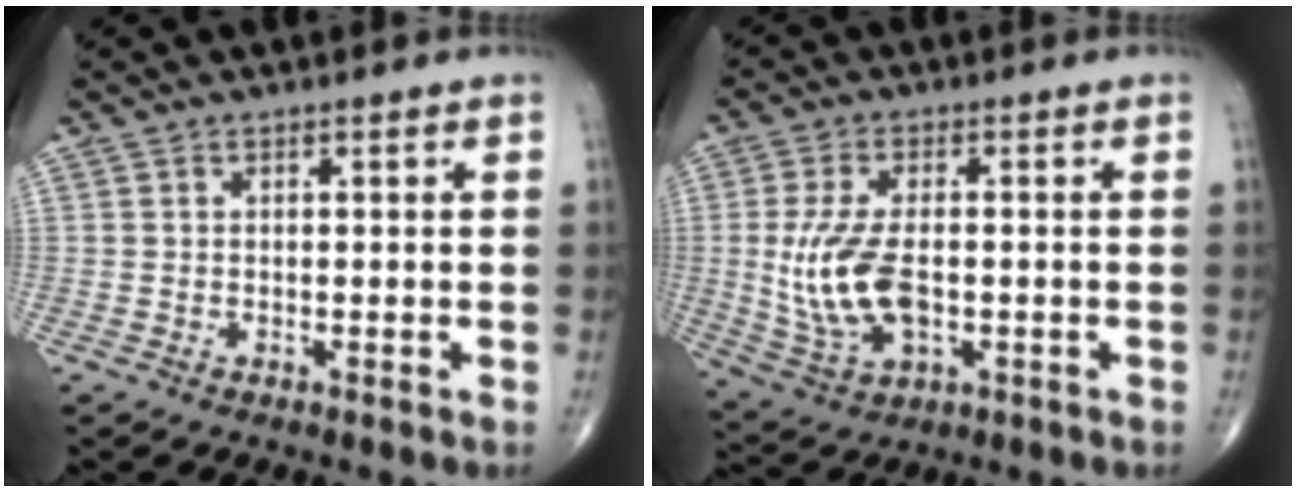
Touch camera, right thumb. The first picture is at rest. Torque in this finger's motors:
{"motor_torque": [-0.17, 0.64, 0.99, -0.21, 0.15]}